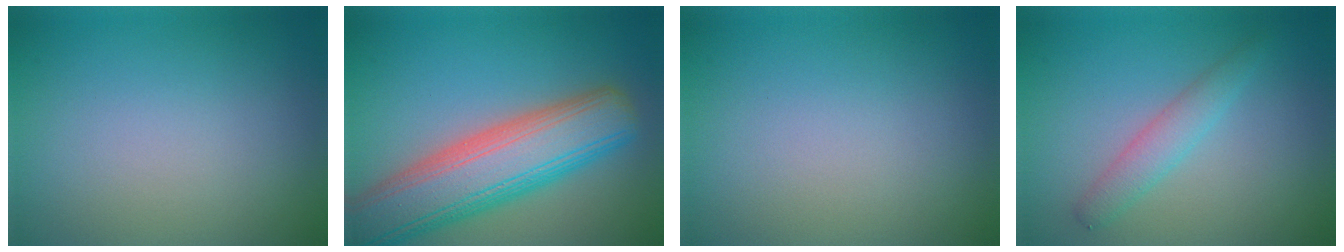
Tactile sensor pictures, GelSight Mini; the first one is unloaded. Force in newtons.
{"total": 9.9, "press": 9.9, "slide": 0.5}
{"total": 0.0}
{"total": 2.3, "press": 2.3, "slide": 0.1}